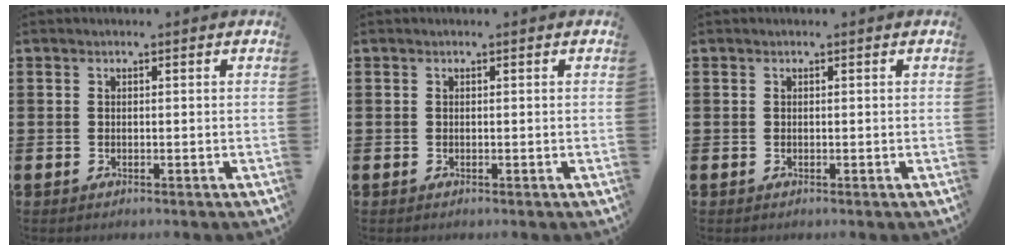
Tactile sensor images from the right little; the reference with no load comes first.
{"total": 0.0}
{"total": 0.0}